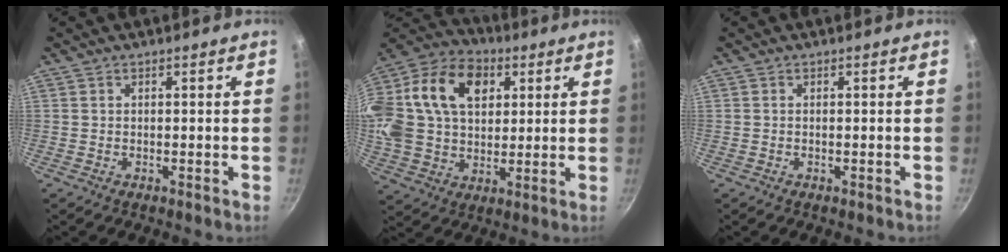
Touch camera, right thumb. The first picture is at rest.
{"total": 27.9, "force": [8.6, 19.7, 17.8], "torque": [-0.364, 0.026, 0.144]}
{"total": 0.0}